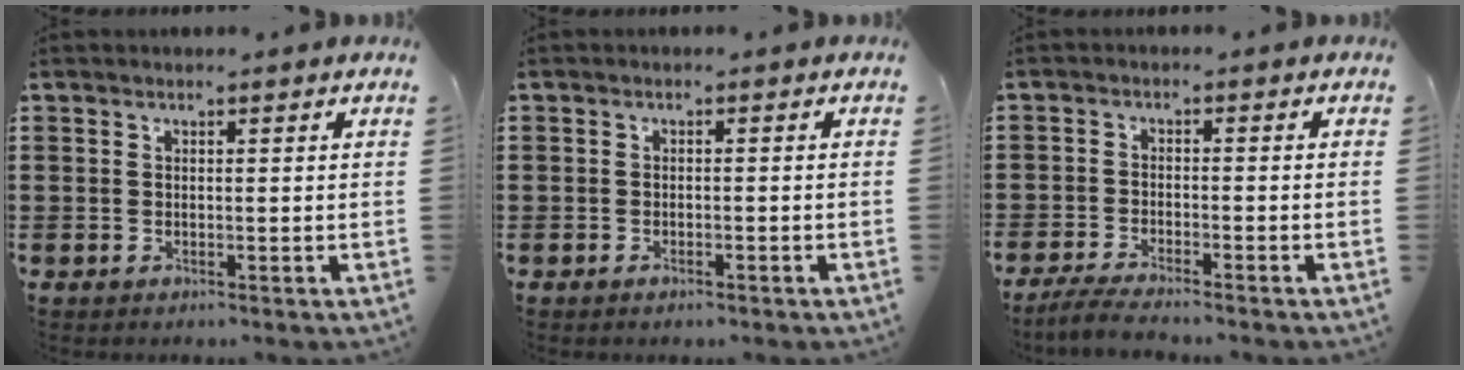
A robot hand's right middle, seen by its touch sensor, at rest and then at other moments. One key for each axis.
{"total": 0.9, "fx": -0.8, "fy": 0.4, "fz": 0.2, "tx": -0.005, "ty": 0.000, "tz": -0.018}
{"total": 3.4, "fx": -3.2, "fy": 0.1, "fz": 1.1, "tx": -0.034, "ty": -0.007, "tz": -0.067}